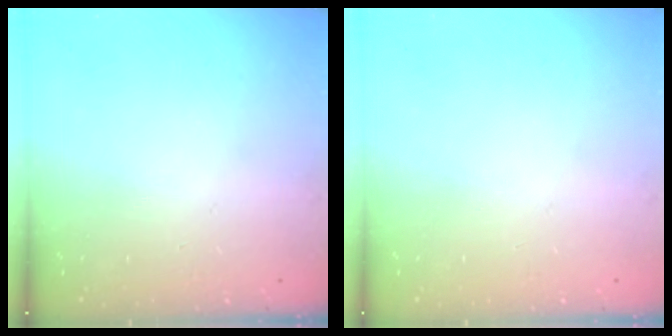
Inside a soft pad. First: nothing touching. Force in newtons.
{"total": 0.0}